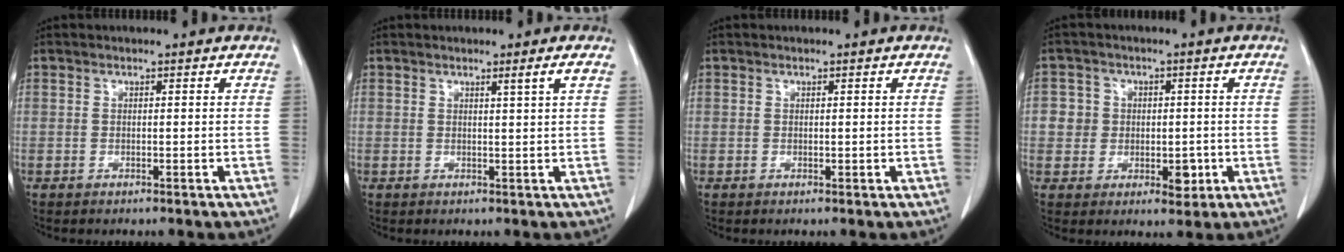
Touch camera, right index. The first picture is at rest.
{"total": 1.6, "force": [0.8, -0.7, 1.2], "torque": [-0.026, -0.009, 0.017]}
{"total": 0.6, "force": [-0.1, 0.4, 0.4], "torque": [-0.005, -0.001, 0.000]}
{"total": 5.6, "force": [-0.6, 5.0, 2.4], "torque": [-0.018, 0.011, -0.003]}